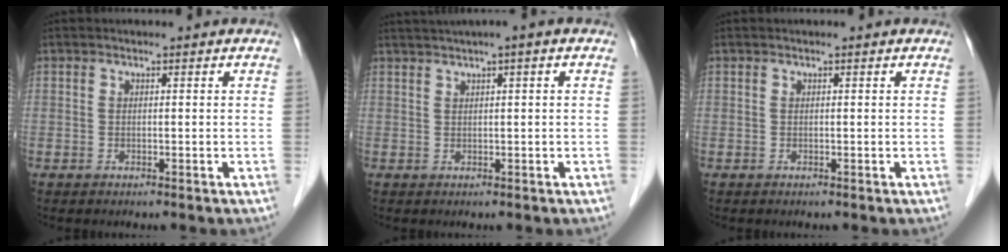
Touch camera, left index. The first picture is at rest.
{"total": 3.6, "force": [2.0, -0.4, 3.0], "torque": [-0.056, 0.017, 0.037]}
{"total": 0.0}